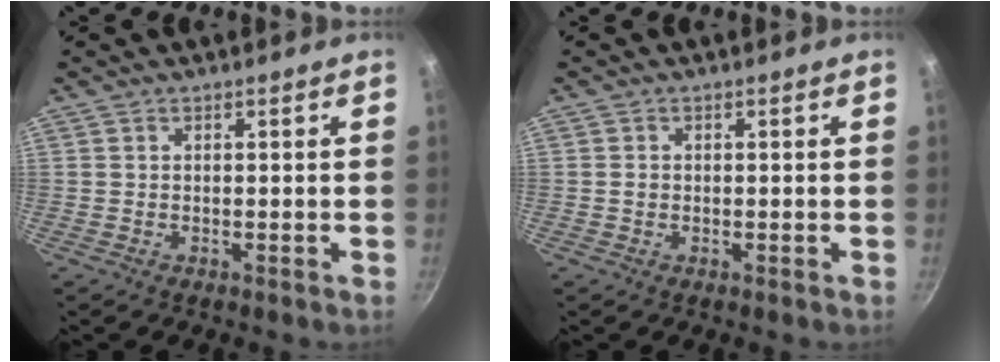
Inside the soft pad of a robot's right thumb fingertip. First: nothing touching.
{"total": 0.9, "force": [-0.1, 0.8, 0.4], "torque": [-0.003, 0.001, -0.002]}